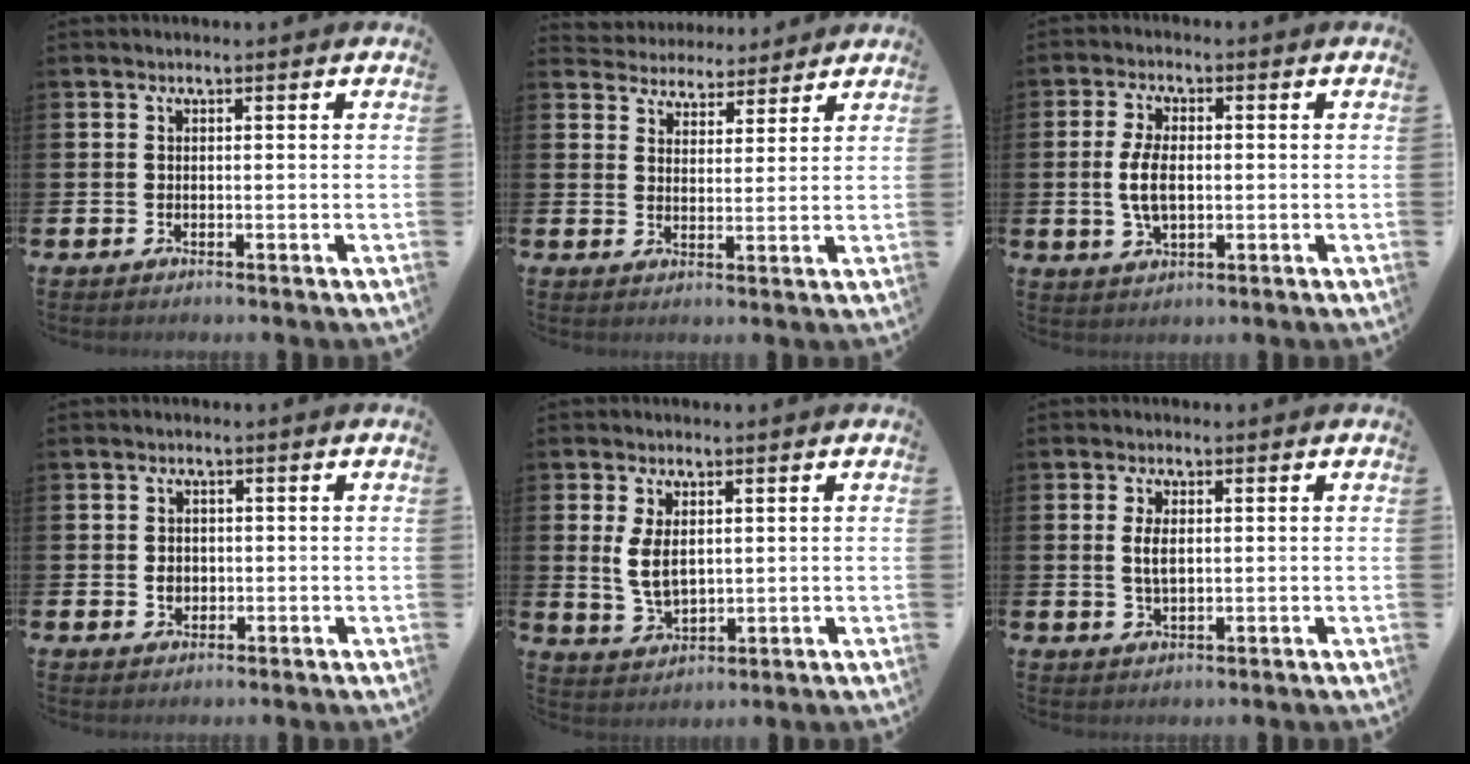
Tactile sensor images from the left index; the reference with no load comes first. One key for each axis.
{"total": 4.3, "fx": 4.1, "fy": 1.2, "fz": -0.6, "tx": 0.001, "ty": -0.032, "tz": 0.070}
{"total": 5.4, "fx": 0.2, "fy": 2.7, "fz": 4.7, "tx": -0.089, "ty": -0.002, "tz": -0.005}
{"total": 1.9, "fx": 0.0, "fy": 1.6, "fz": 1.0, "tx": 0.002, "ty": -0.002, "tz": -0.006}
{"total": 4.7, "fx": 1.3, "fy": 2.7, "fz": 3.7, "tx": -0.061, "ty": 0.001, "tz": 0.021}
{"total": 3.1, "fx": 0.6, "fy": 1.4, "fz": 2.7, "tx": -0.039, "ty": -0.001, "tz": 0.006}